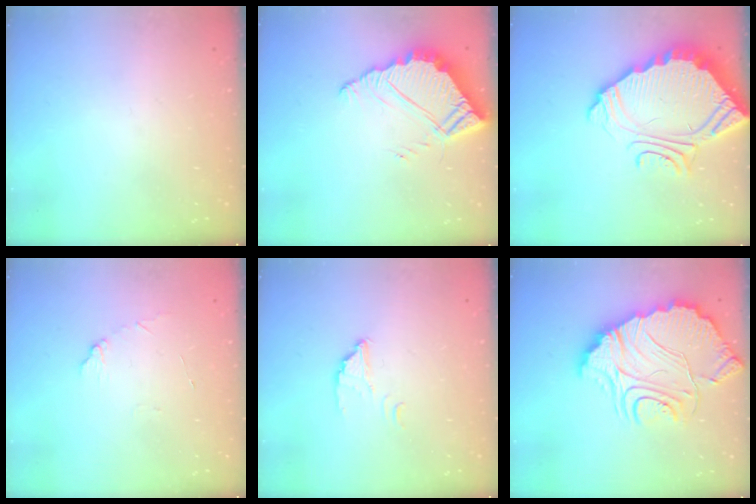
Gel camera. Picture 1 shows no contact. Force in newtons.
{"total": 7.4, "press": 7.3, "slide": 0.6}
{"total": 8.9, "press": 8.9, "slide": 0.6}
{"total": 5.8, "press": 5.7, "slide": 0.5}
{"total": 2.8, "press": 2.8, "slide": 0.1}
{"total": 20.6, "press": 20.5, "slide": 1.8}